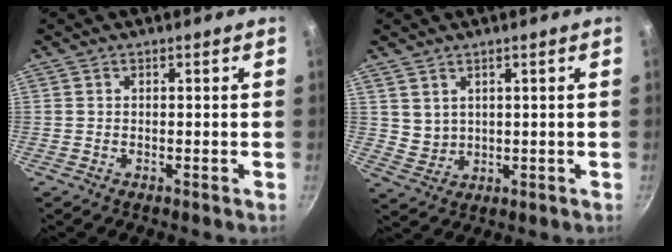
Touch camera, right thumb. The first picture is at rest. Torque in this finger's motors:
{"motor_torque": [-0.90, 0.60, -1.05, 0.78, -0.02]}